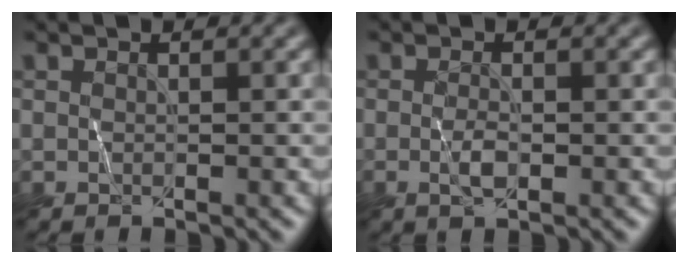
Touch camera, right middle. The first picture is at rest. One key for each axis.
{"total": 1.6, "fx": -0.4, "fy": 0.5, "fz": 1.5, "tx": -0.031, "ty": -0.001, "tz": -0.009}